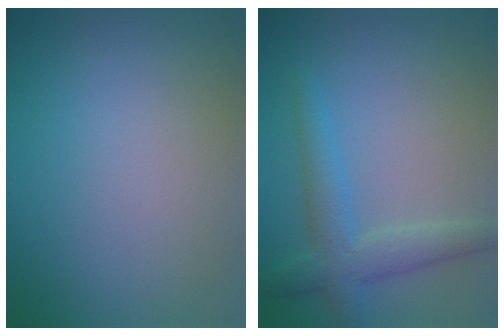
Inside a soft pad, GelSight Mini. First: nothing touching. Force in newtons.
{"total": 3.8, "press": 3.8, "slide": 0.2}